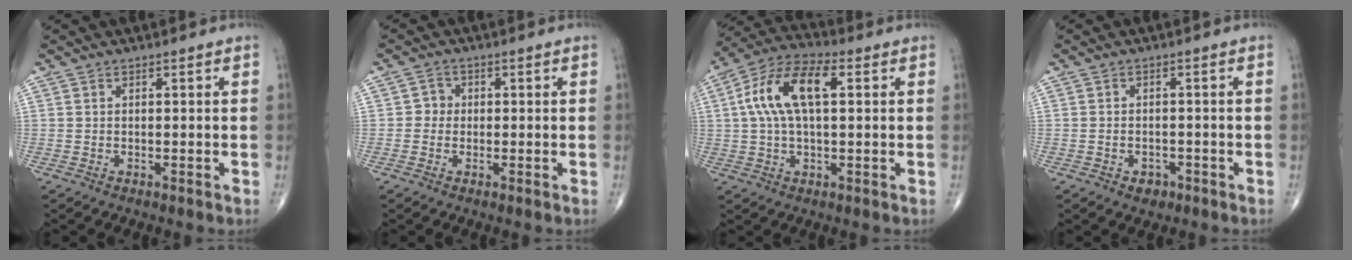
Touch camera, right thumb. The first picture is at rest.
{"total": 2.2, "force": [-0.2, 2.1, 0.7], "torque": [0.006, 0.008, -0.010]}
{"total": 12.8, "force": [2.6, 6.0, 11.0], "torque": [-0.224, 0.031, 0.043]}
{"total": 2.4, "force": [-1.3, 1.8, 1.0], "torque": [-0.007, 0.008, -0.013]}